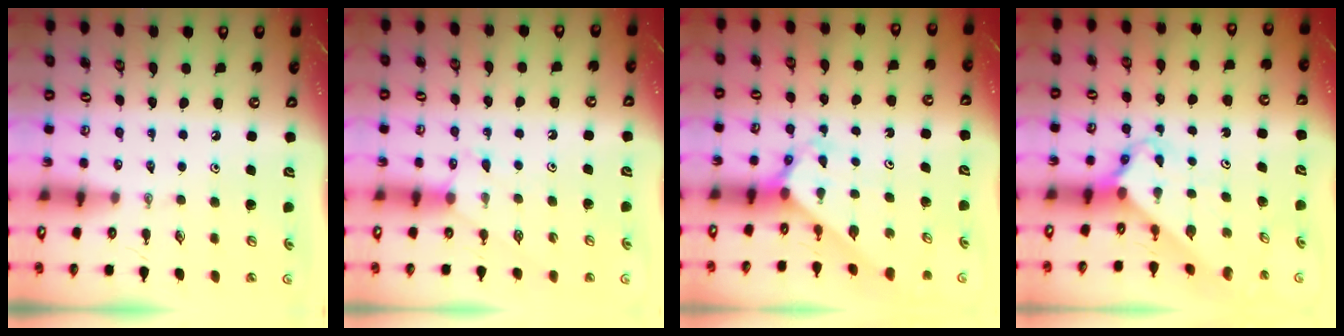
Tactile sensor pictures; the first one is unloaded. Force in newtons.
{"total": 4.4, "press": 4.3, "slide": 0.5}
{"total": 2.7, "press": 2.7, "slide": 0.2}
{"total": 2.5, "press": 2.5, "slide": 0.2}